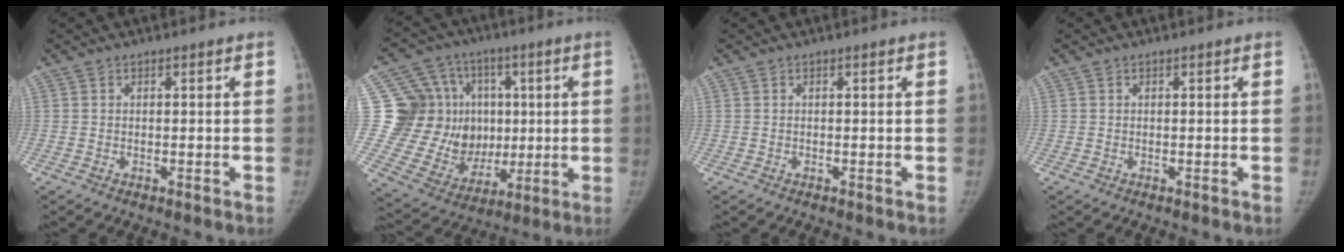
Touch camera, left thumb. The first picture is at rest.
{"total": 20.6, "force": [2.7, 17.6, 10.3], "torque": [-0.136, 0.018, 0.073]}
{"total": 0.0}
{"total": 0.0}